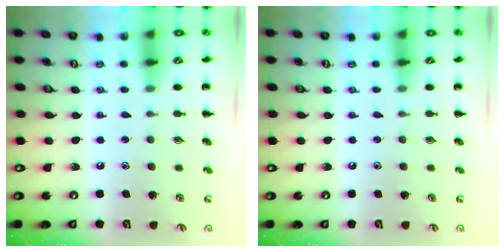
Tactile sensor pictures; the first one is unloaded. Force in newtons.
{"total": 0.0}